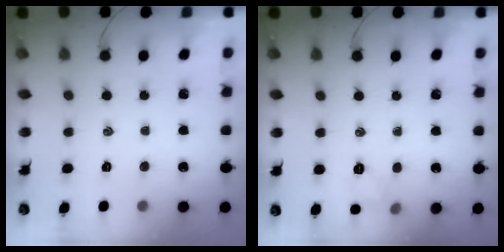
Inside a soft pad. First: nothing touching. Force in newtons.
{"total": 6.0, "press": 5.7, "slide": 1.7}